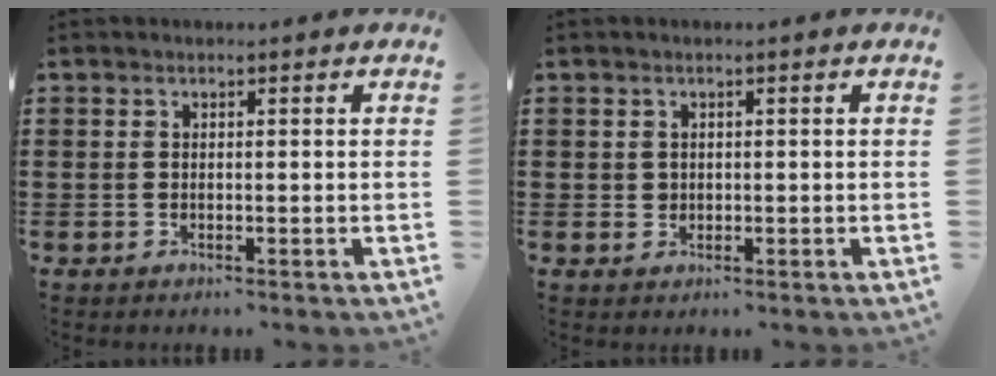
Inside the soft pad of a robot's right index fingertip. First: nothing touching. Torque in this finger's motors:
{"motor_torque": [-0.58, 0.59, 0.00, 0.01]}